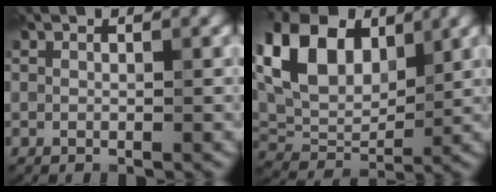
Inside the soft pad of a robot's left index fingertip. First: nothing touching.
{"total": 11.2, "force": [4.2, 7.0, 7.7], "torque": [-0.169, 0.018, 0.069]}